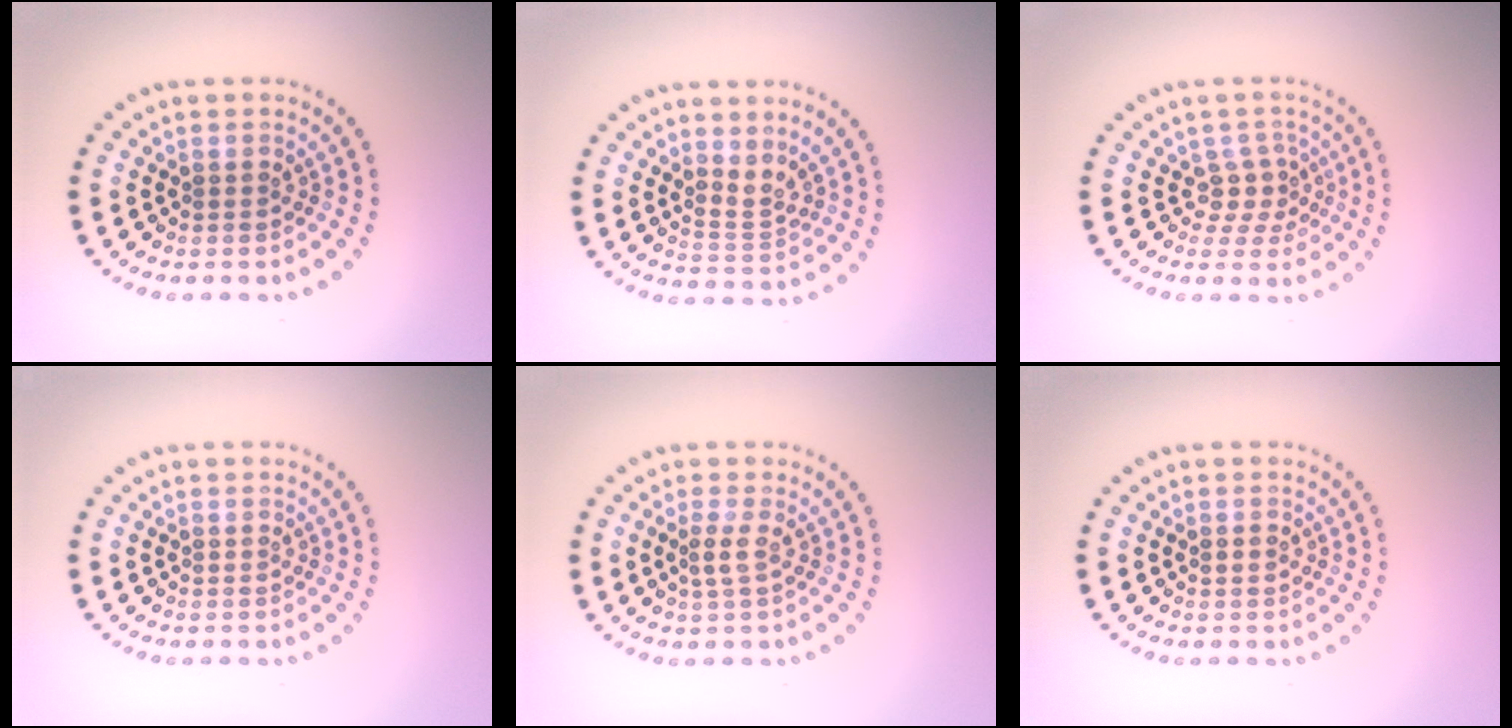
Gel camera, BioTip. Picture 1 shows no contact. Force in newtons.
{"total": 2.1, "press": 1.5, "slide": 1.5}
{"total": 2.3, "press": 1.6, "slide": 1.6}
{"total": 0.0}
{"total": 1.1, "press": 0.9, "slide": 0.7}
{"total": 1.0, "press": 1.0, "slide": 0.0}